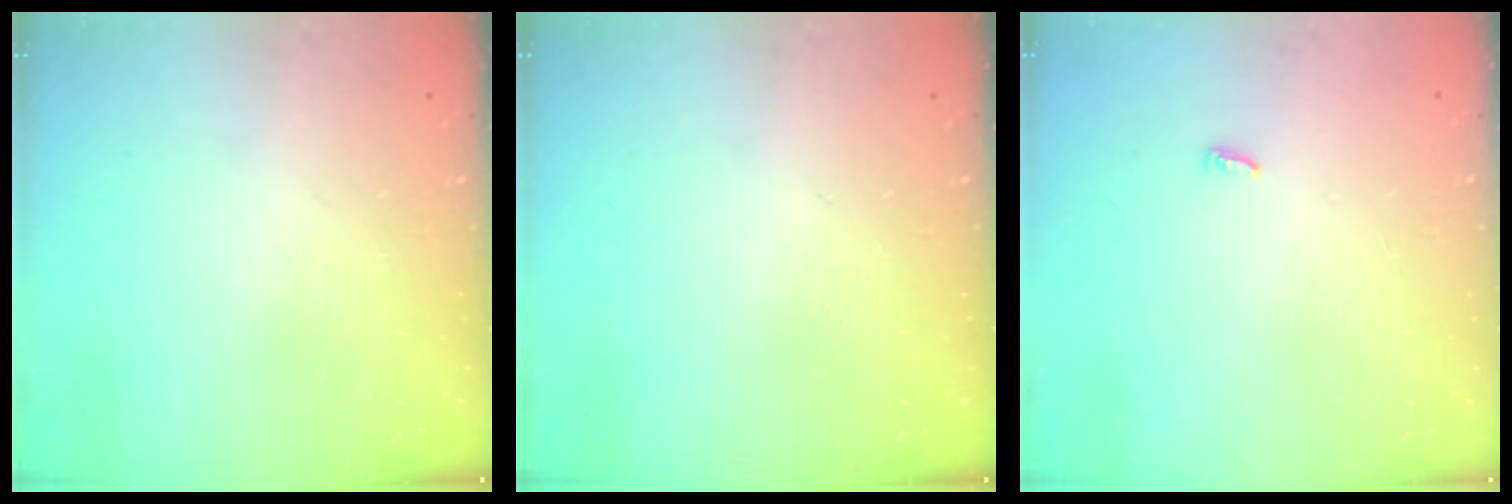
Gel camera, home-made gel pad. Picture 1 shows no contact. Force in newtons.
{"total": 0.0}
{"total": 3.6, "press": 3.6, "slide": 0.4}